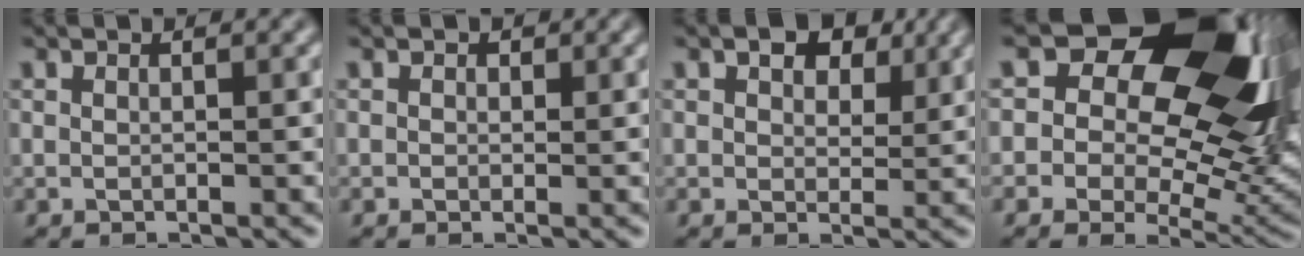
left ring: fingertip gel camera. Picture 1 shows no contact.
{"total": 0.6, "force": [0.4, 0.4, 0.0], "torque": [-0.001, 0.003, 0.009]}
{"total": 4.8, "force": [2.8, 2.7, 2.7], "torque": [-0.037, 0.014, 0.027]}
{"total": 16.3, "force": [6.9, 9.9, 10.9], "torque": [-0.156, 0.025, 0.120]}